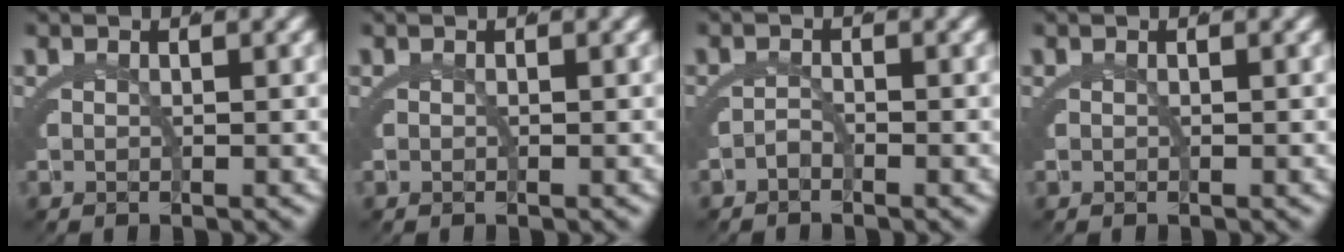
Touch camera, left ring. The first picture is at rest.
{"total": 0.0}
{"total": 0.7, "force": [-0.6, 0.0, 0.2], "torque": [-0.013, -0.007, -0.011]}
{"total": 0.0}